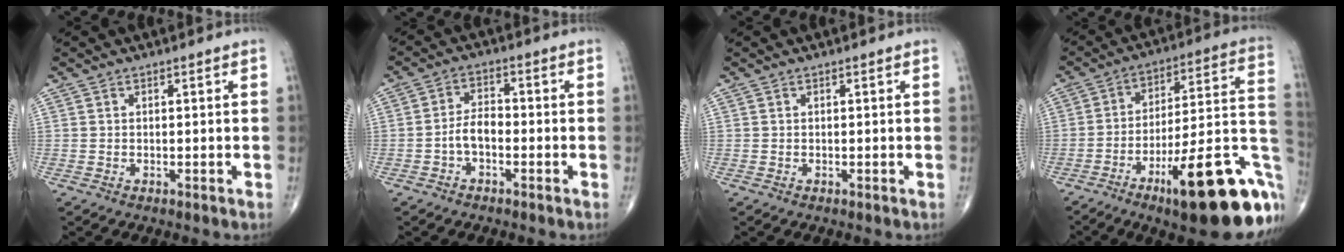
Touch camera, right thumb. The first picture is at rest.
{"total": 4.2, "force": [-1.6, 2.3, 3.2], "torque": [-0.051, 0.022, -0.034]}
{"total": 0.0}
{"total": 27.5, "force": [-11.2, 7.3, 24.0], "torque": [-0.268, 0.058, -0.155]}